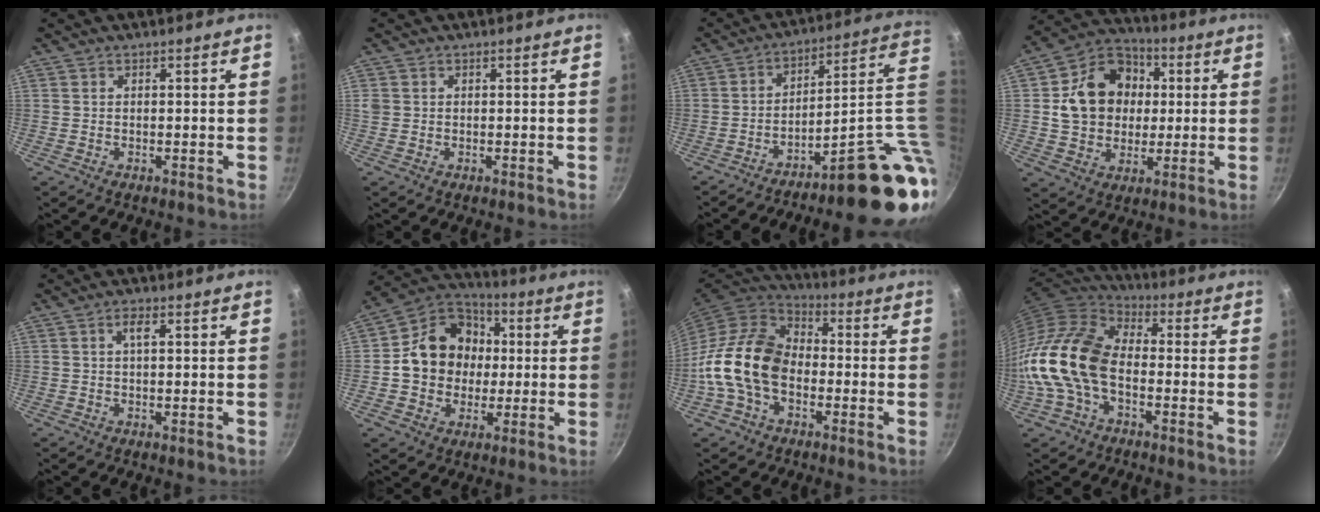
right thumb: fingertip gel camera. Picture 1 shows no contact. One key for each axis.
{"total": 1.3, "fx": 0.2, "fy": 1.3, "fz": 0.5, "tx": -0.008, "ty": 0.002, "tz": 0.002}
{"total": 20.7, "fx": -6.6, "fy": 5.3, "fz": 19.0, "tx": -0.201, "ty": 0.041, "tz": -0.088}
{"total": 16.2, "fx": 2.0, "fy": 13.5, "fz": 8.8, "tx": -0.116, "ty": 0.024, "tz": 0.030}
{"total": 2.1, "fx": 0.4, "fy": 0.6, "fz": 2.0, "tx": -0.043, "ty": 0.006, "tz": 0.005}
{"total": 15.8, "fx": 0.6, "fy": 13.6, "fz": 8.0, "tx": -0.099, "ty": 0.028, "tz": -0.003}
{"total": 15.8, "fx": -3.0, "fy": 10.9, "fz": 11.1, "tx": -0.174, "ty": 0.035, "tz": -0.074}
{"total": 15.6, "fx": -3.4, "fy": 9.8, "fz": 11.6, "tx": -0.206, "ty": 0.038, "tz": -0.083}